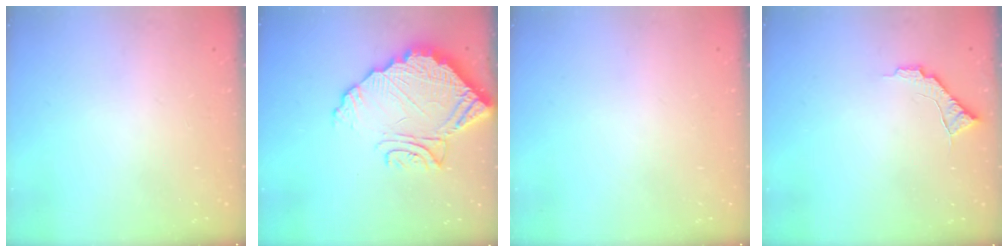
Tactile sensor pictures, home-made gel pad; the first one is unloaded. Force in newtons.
{"total": 16.9, "press": 16.8, "slide": 1.4}
{"total": 0.0}
{"total": 6.6, "press": 6.5, "slide": 0.5}